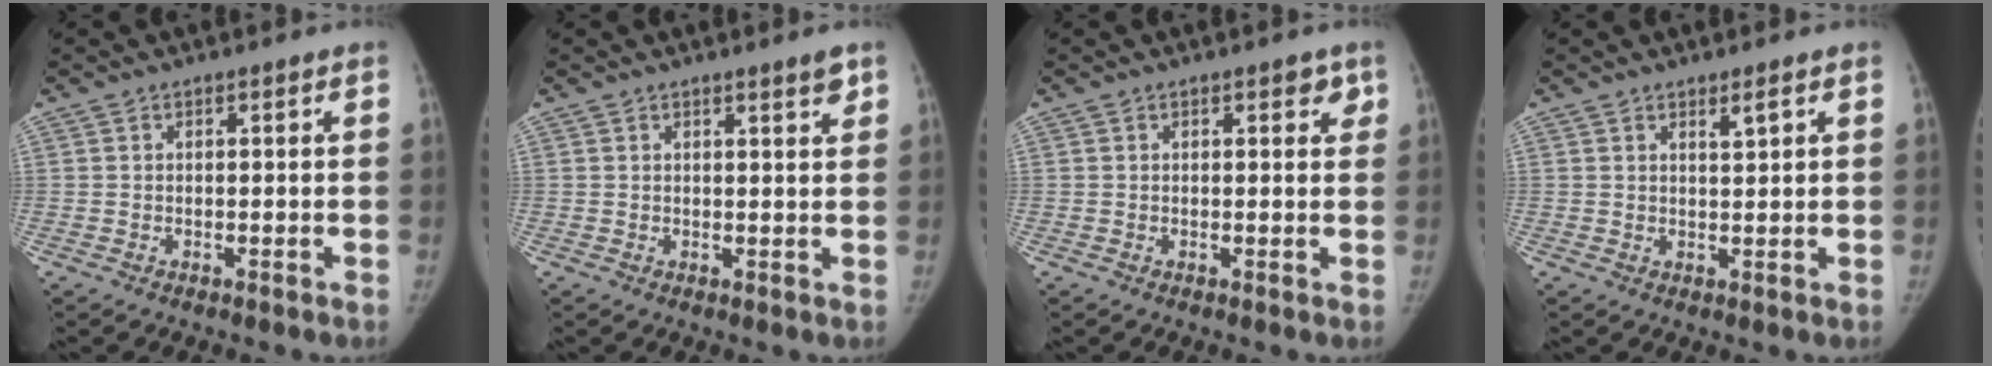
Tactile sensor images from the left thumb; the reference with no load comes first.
{"total": 2.1, "force": [1.5, 0.2, 1.4], "torque": [-0.017, -0.011, 0.021]}
{"total": 2.1, "force": [1.1, 1.1, 1.4], "torque": [0.003, -0.001, 0.010]}
{"total": 1.6, "force": [1.1, 0.2, 1.2], "torque": [-0.017, -0.009, 0.020]}